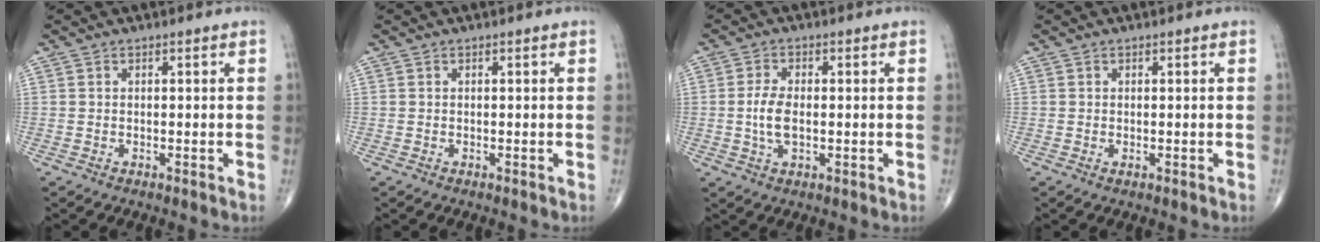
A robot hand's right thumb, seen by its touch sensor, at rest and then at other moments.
{"total": 0.0}
{"total": 5.0, "force": [-0.3, 2.4, 4.4], "torque": [-0.092, -0.003, -0.008]}
{"total": 0.0}